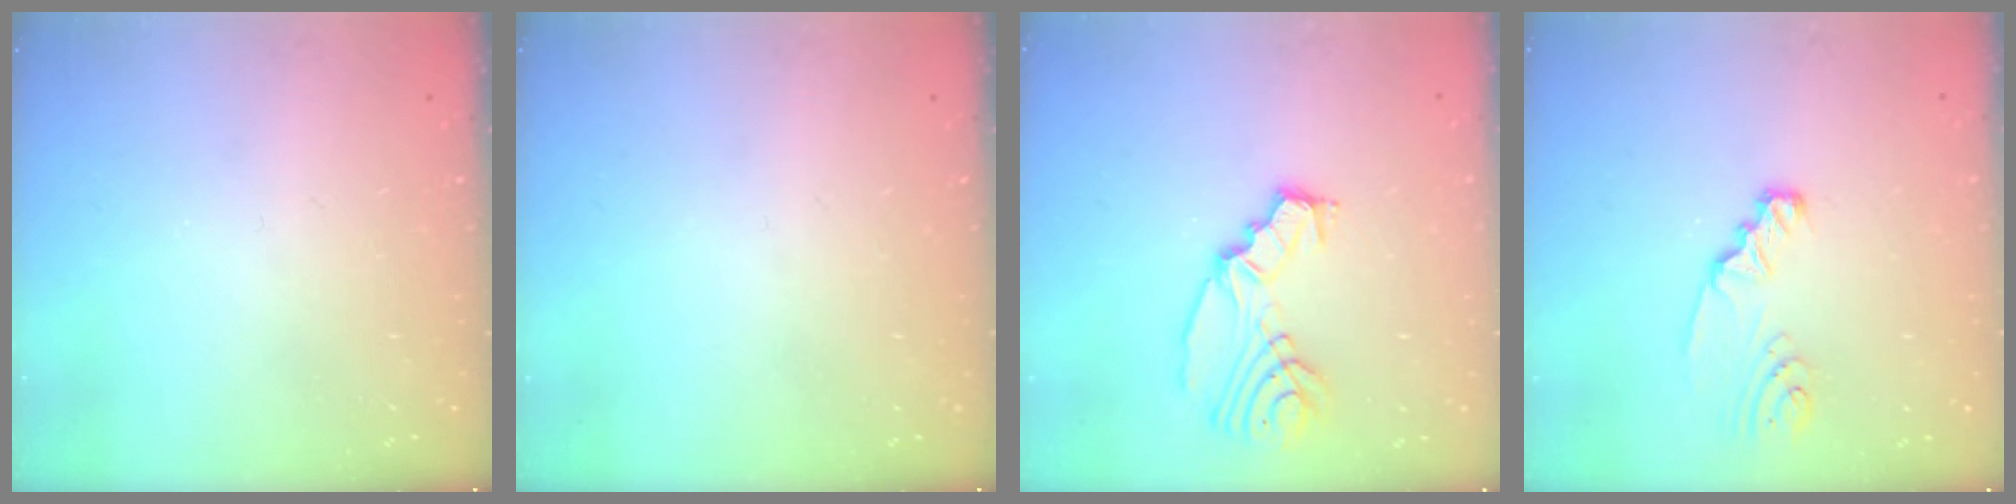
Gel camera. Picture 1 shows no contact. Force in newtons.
{"total": 0.0}
{"total": 10.3, "press": 9.9, "slide": 2.8}
{"total": 3.0, "press": 3.0, "slide": 0.3}